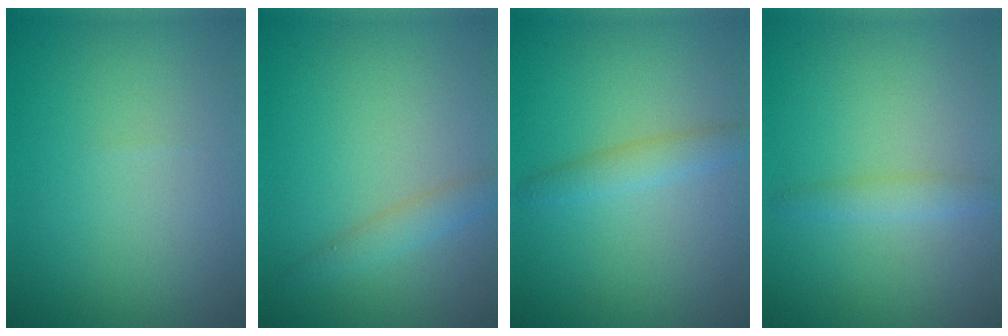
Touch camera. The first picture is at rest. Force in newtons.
{"total": 1.7, "press": 1.7, "slide": 0.1}
{"total": 1.8, "press": 1.8, "slide": 0.1}
{"total": 1.4, "press": 1.4, "slide": 0.1}